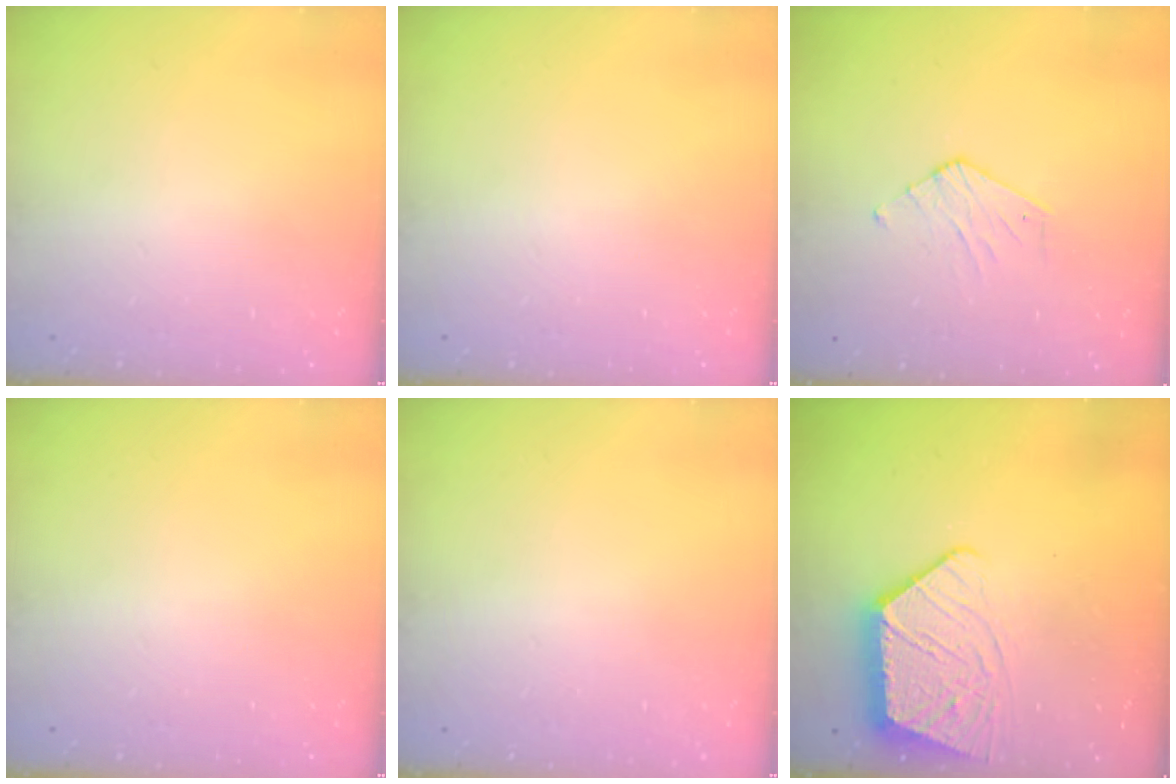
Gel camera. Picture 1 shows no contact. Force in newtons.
{"total": 0.0}
{"total": 5.1, "press": 5.0, "slide": 0.5}
{"total": 0.0}
{"total": 0.0}
{"total": 12.9, "press": 12.9, "slide": 1.0}